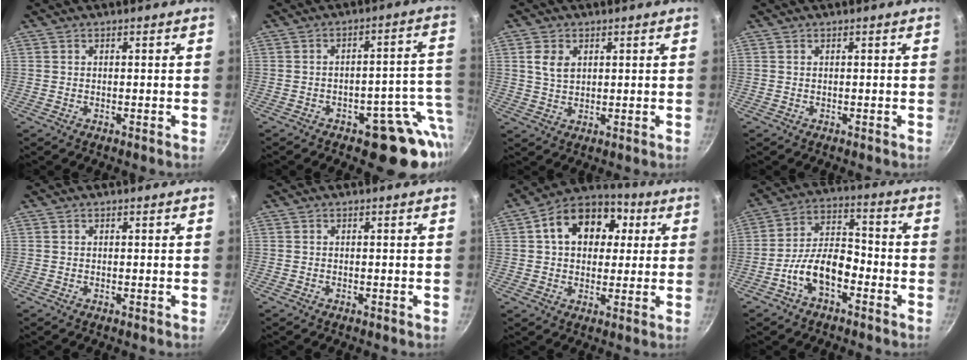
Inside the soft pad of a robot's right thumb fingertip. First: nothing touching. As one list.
[{"total": 12.6, "force": [-3.9, 6.9, 9.8], "torque": [-0.047, 0.033, -0.042]}, {"total": 4.4, "force": [1.4, 3.0, 2.8], "torque": [-0.045, -0.004, 0.029]}, {"total": 0.0}, {"total": 0.0}, {"total": 0.0}, {"total": 15.4, "force": [3.8, 11.3, 9.8], "torque": [-0.128, 0.023, 0.043]}, {"total": 10.6, "force": [-4.8, 5.6, 7.6], "torque": [-0.115, 0.056, -0.094]}]